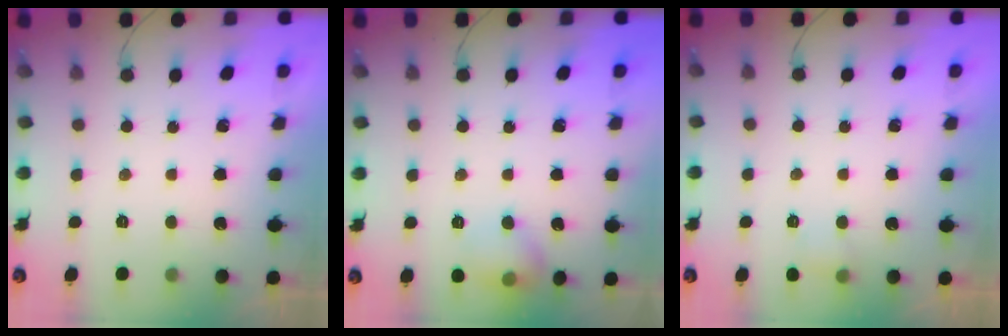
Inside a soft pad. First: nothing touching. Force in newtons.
{"total": 8.2, "press": 8.1, "slide": 1.1}
{"total": 3.2, "press": 3.0, "slide": 0.9}